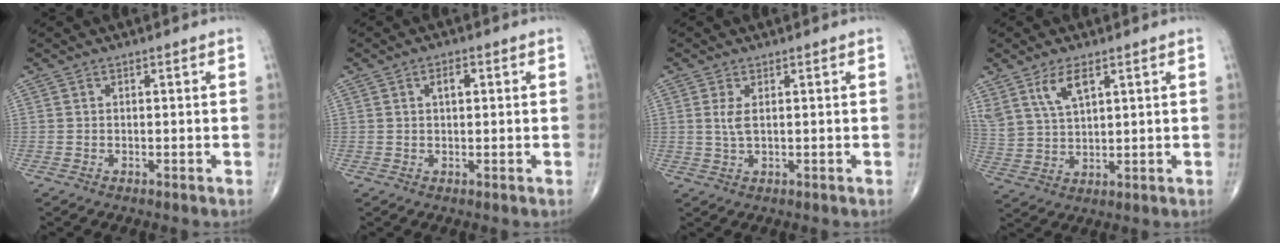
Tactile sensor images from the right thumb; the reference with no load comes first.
{"total": 2.5, "force": [0.8, 1.2, 2.1], "torque": [-0.033, 0.001, 0.012]}
{"total": 2.7, "force": [0.6, 1.0, 2.4], "torque": [-0.056, -0.001, 0.019]}
{"total": 7.3, "force": [4.2, 3.1, 5.2], "torque": [-0.101, -0.016, 0.091]}